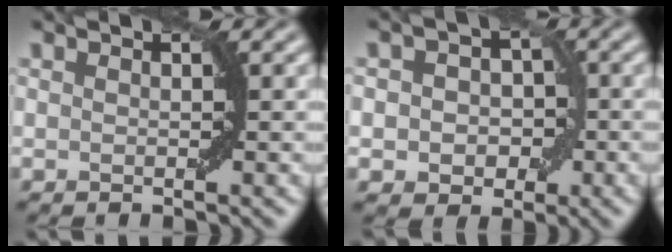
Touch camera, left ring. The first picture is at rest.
{"total": 4.4, "force": [-0.3, 3.8, 2.3], "torque": [-0.014, 0.011, -0.019]}